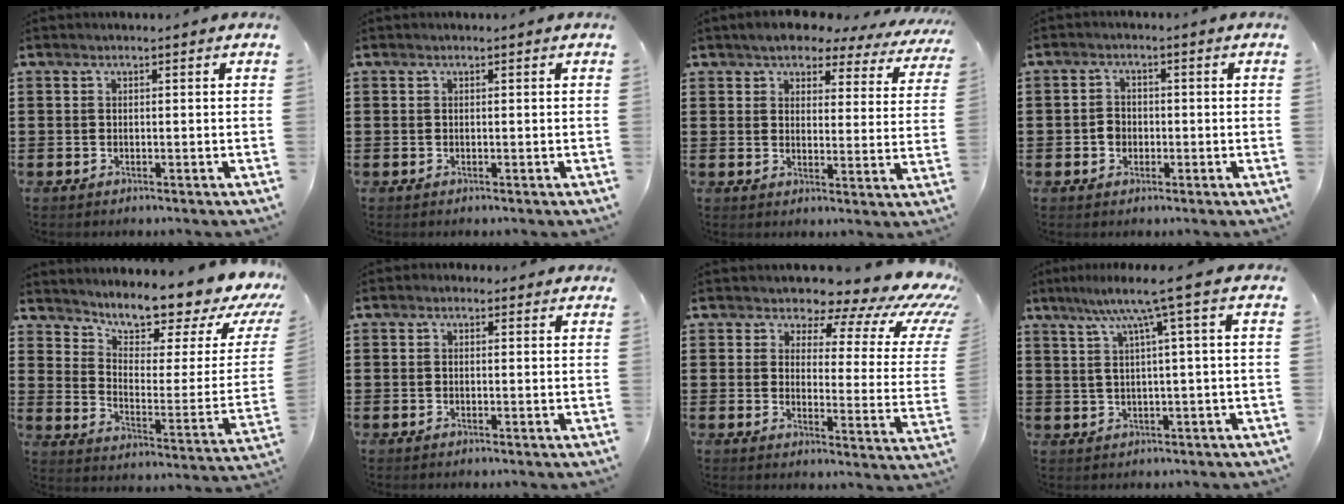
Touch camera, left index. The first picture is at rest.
{"total": 0.0}
{"total": 5.1, "force": [4.8, 1.1, 1.4], "torque": [-0.052, -0.019, 0.084]}
{"total": 2.4, "force": [-0.5, 2.0, 1.1], "torque": [-0.025, 0.004, -0.013]}
{"total": 8.9, "force": [8.4, 1.5, 2.7], "torque": [-0.052, -0.080, 0.138]}
{"total": 0.8, "force": [0.0, 0.7, 0.4], "torque": [-0.009, 0.005, 0.000]}
{"total": 7.0, "force": [5.2, 2.9, 3.7], "torque": [-0.063, -0.042, 0.087]}
{"total": 7.0, "force": [2.7, -0.7, 6.4], "torque": [-0.131, -0.004, 0.037]}